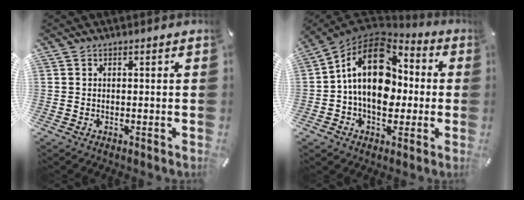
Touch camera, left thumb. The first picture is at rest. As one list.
[{"total": 17.8, "force": [1.1, 12.7, 12.4], "torque": [-0.228, 0.005, 0.019]}]